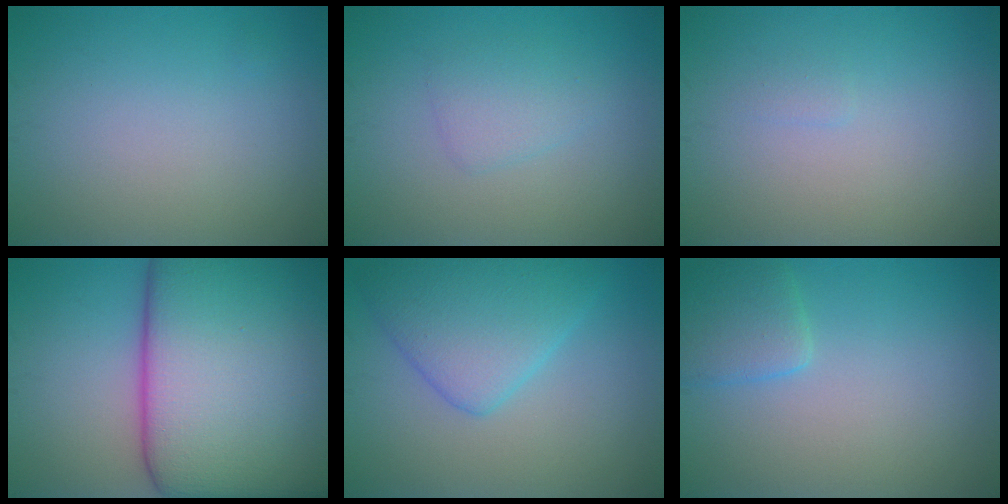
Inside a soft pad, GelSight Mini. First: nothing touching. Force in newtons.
{"total": 1.9, "press": 1.9, "slide": 0.0}
{"total": 0.5, "press": 0.5, "slide": 0.1}
{"total": 23.4, "press": 23.4, "slide": 0.7}
{"total": 5.7, "press": 5.6, "slide": 0.3}
{"total": 2.5, "press": 2.5, "slide": 0.2}